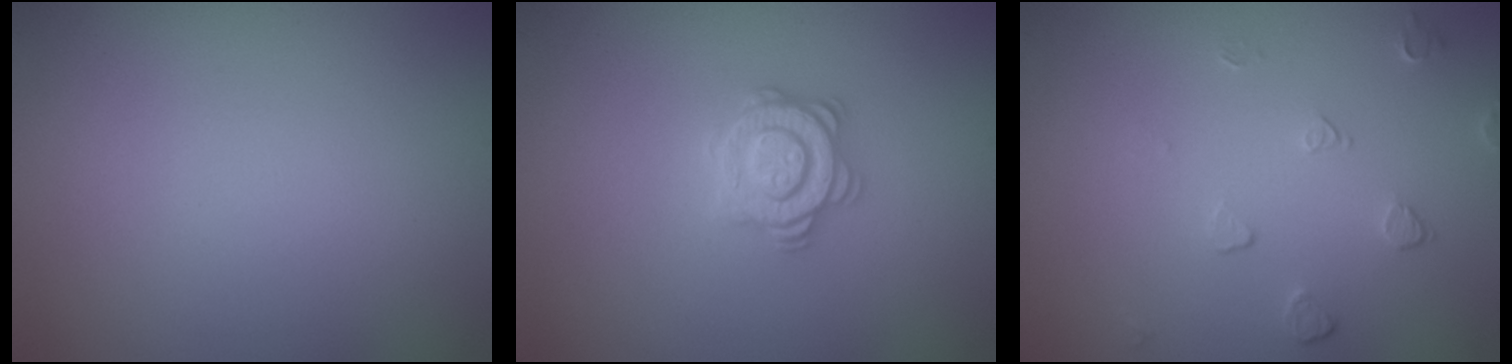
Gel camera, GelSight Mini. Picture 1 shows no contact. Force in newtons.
{"total": 2.9, "press": 2.8, "slide": 0.6}
{"total": 1.5, "press": 0.9, "slide": 1.1}